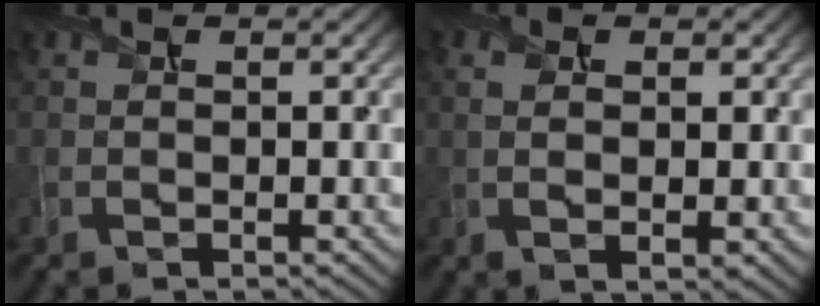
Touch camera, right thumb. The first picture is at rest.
{"total": 3.6, "force": [0.6, 1.5, 3.2], "torque": [-0.061, -0.004, 0.011]}